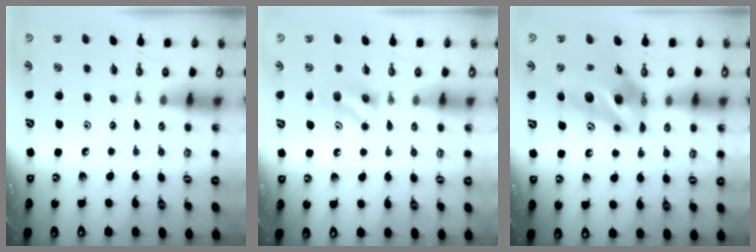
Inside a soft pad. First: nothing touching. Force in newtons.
{"total": 5.0, "press": 4.8, "slide": 1.4}
{"total": 13.4, "press": 13.4, "slide": 1.3}